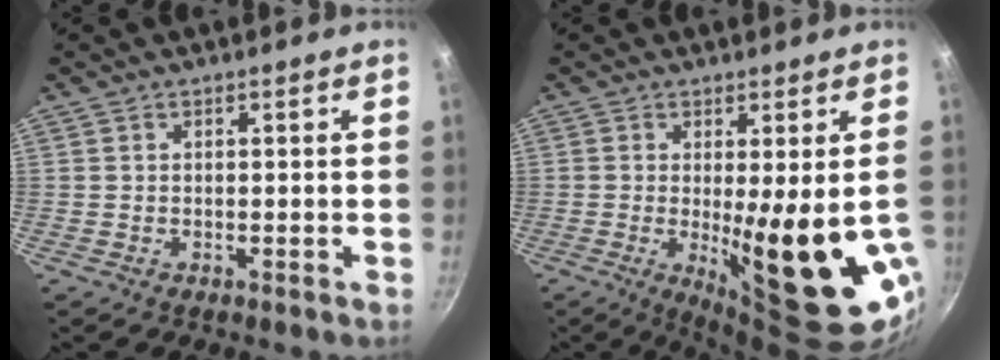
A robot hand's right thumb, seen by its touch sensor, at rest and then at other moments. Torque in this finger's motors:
{"motor_torque": [2.52, 2.48, 2.01, 0.11, 0.53]}